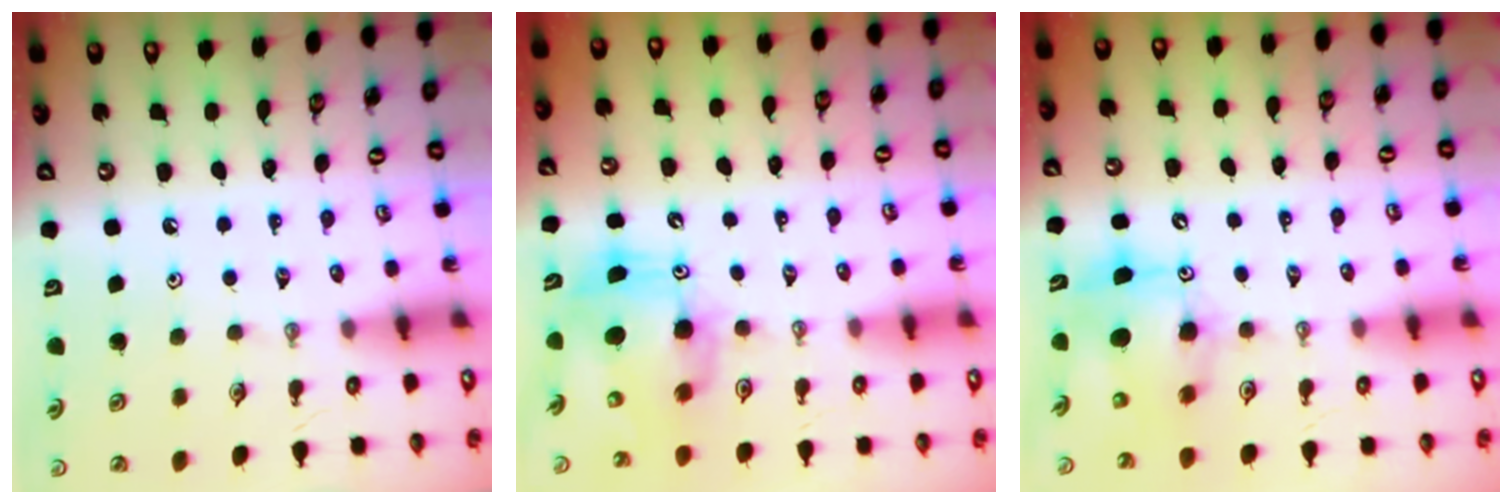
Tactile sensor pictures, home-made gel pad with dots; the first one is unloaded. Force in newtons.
{"total": 8.9, "press": 8.7, "slide": 1.8}
{"total": 8.3, "press": 8.1, "slide": 1.9}